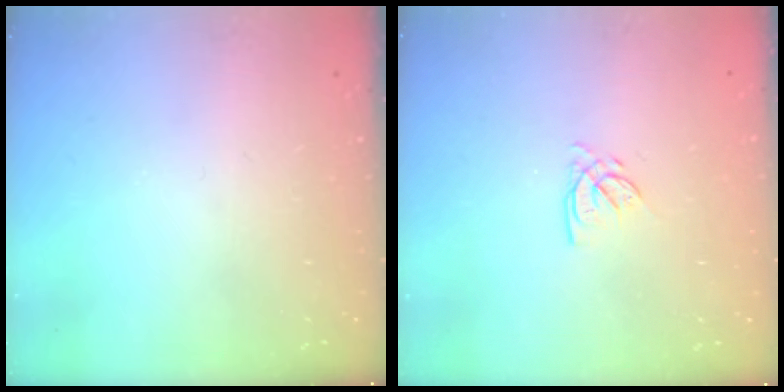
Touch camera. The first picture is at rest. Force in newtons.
{"total": 2.8, "press": 2.8, "slide": 0.1}